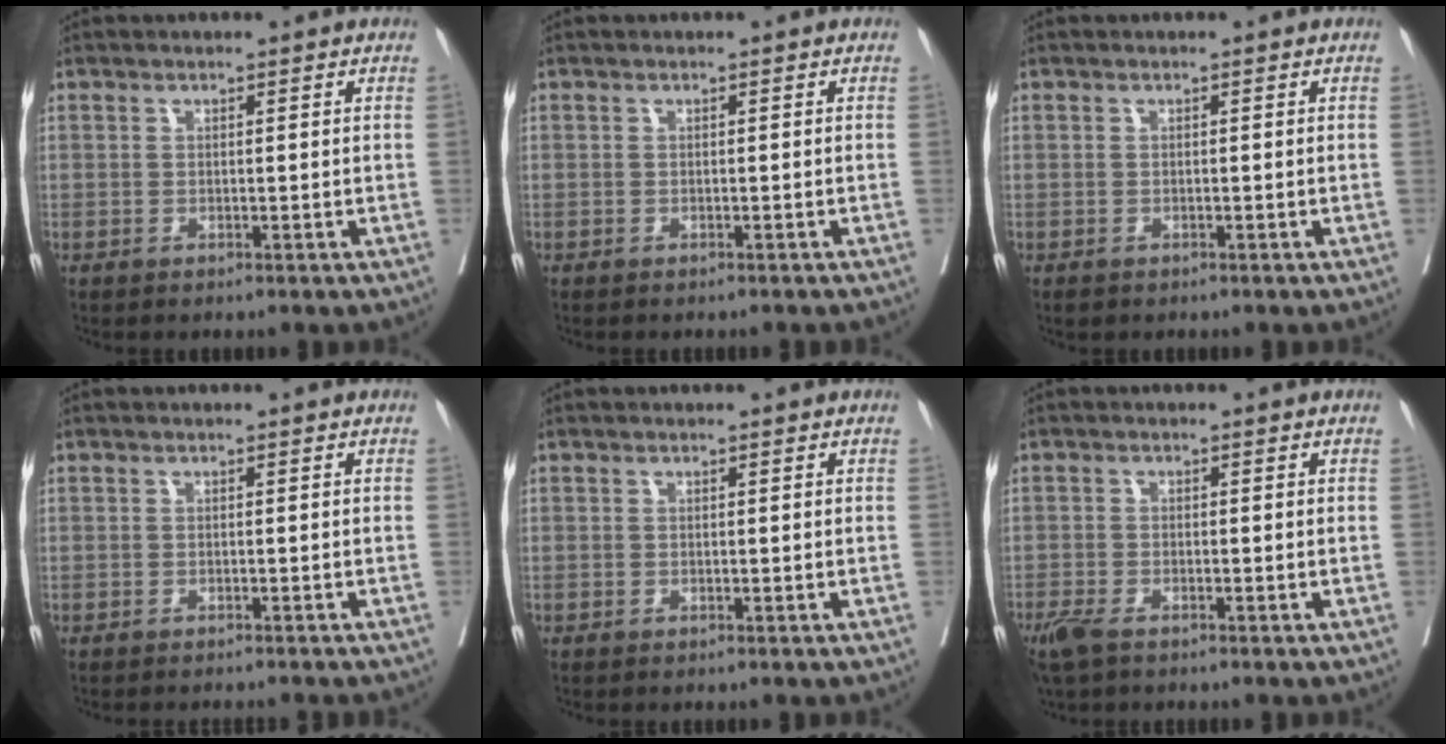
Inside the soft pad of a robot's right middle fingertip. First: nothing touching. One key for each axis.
{"total": 1.7, "fx": -1.6, "fy": 0.2, "fz": 0.6, "tx": -0.009, "ty": 0.000, "tz": -0.020}
{"total": 0.7, "fx": -0.5, "fy": 0.4, "fz": 0.2, "tx": -0.007, "ty": 0.000, "tz": -0.005}
{"total": 5.1, "fx": -4.9, "fy": 0.1, "fz": 1.5, "tx": -0.014, "ty": -0.012, "tz": -0.057}
{"total": 0.0}
{"total": 4.4, "fx": -3.1, "fy": 1.5, "fz": 2.6, "tx": -0.057, "ty": -0.011, "tz": -0.057}